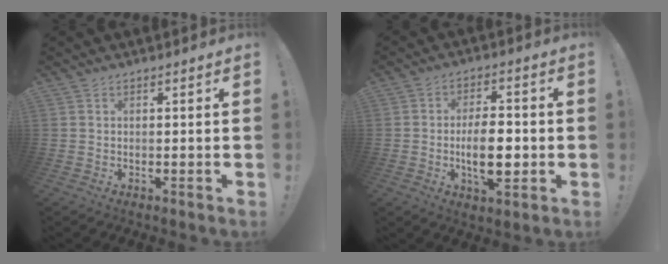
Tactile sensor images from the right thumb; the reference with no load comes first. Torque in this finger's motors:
{"motor_torque": [1.18, 2.09, 0.91, -0.78, 0.06]}